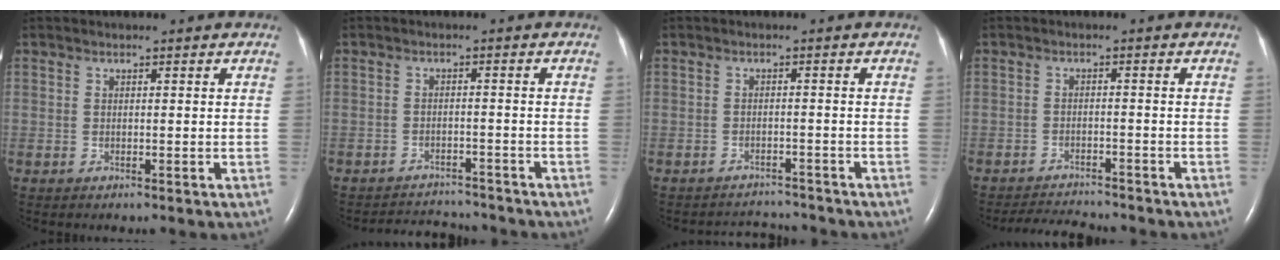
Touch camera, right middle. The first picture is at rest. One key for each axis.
{"total": 5.8, "fx": -5.7, "fy": 0.9, "fz": -0.3, "tx": -0.002, "ty": 0.005, "tz": -0.083}
{"total": 4.0, "fx": -3.9, "fy": 0.2, "fz": -0.9, "tx": 0.006, "ty": 0.001, "tz": -0.059}
{"total": 6.1, "fx": -5.9, "fy": 0.4, "fz": 1.2, "tx": -0.022, "ty": -0.012, "tz": -0.095}